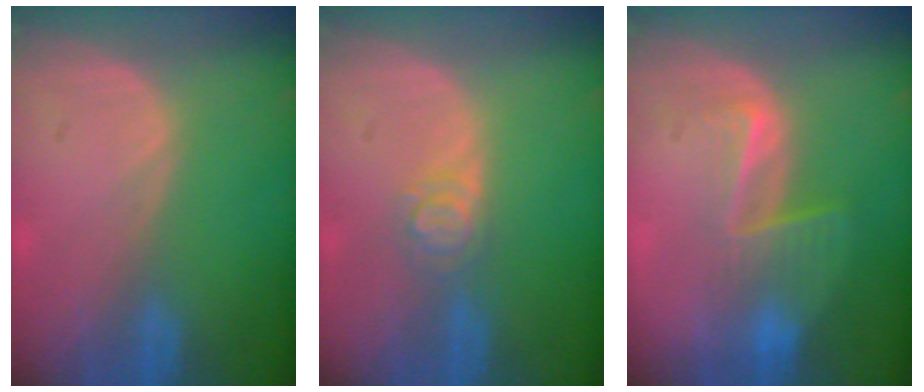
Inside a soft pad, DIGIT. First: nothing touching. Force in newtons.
{"total": 2.9, "press": 2.9, "slide": 0.3}
{"total": 6.5, "press": 5.6, "slide": 3.4}